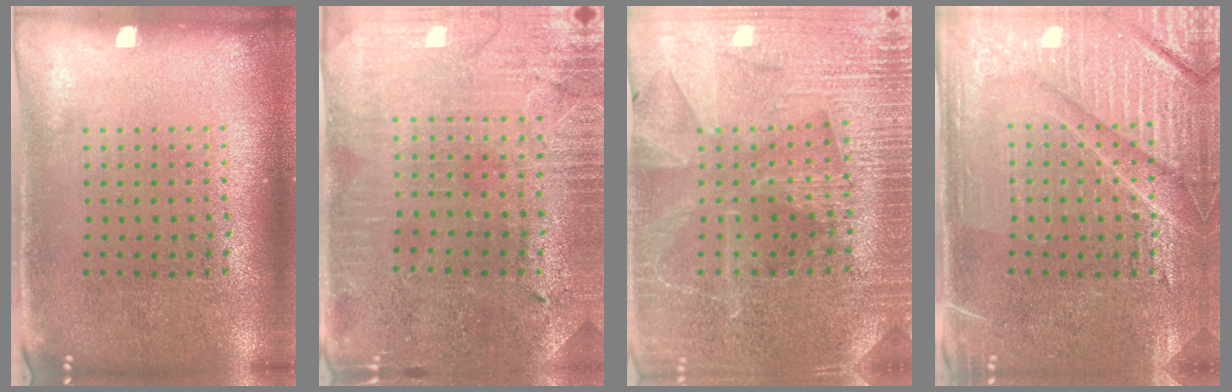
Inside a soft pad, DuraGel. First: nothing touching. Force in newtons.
{"total": 1.2, "press": 1.2, "slide": 0.2}
{"total": 3.8, "press": 3.7, "slide": 1.2}
{"total": 4.5, "press": 4.4, "slide": 1.1}